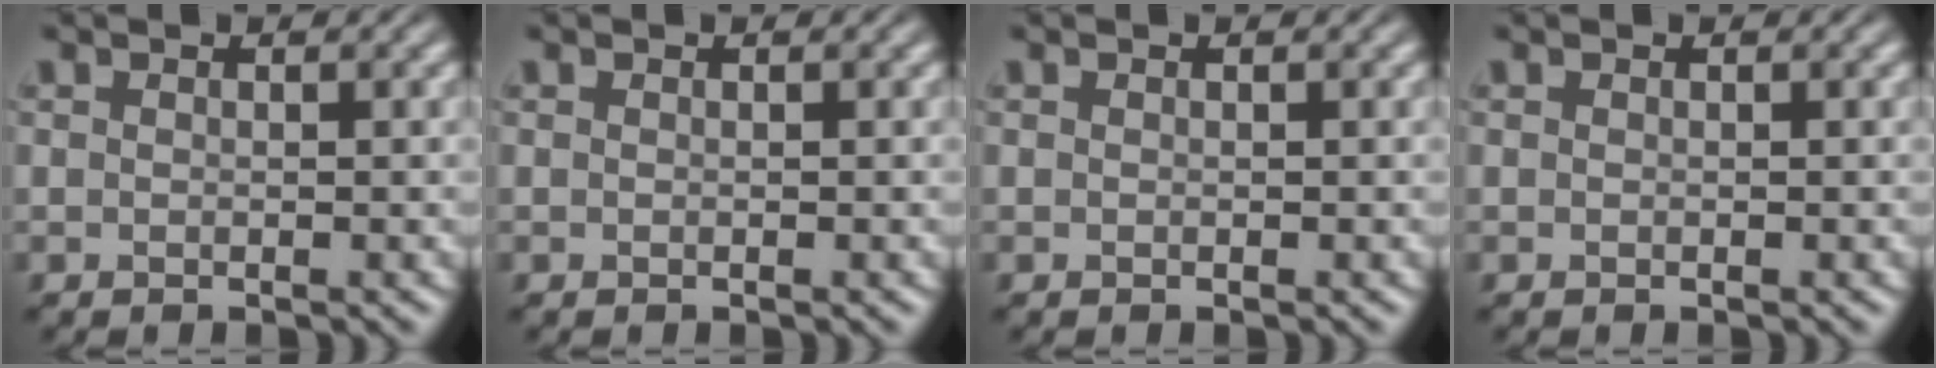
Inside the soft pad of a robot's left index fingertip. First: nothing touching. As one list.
[{"total": 0.0}, {"total": 0.0}, {"total": 0.0}]